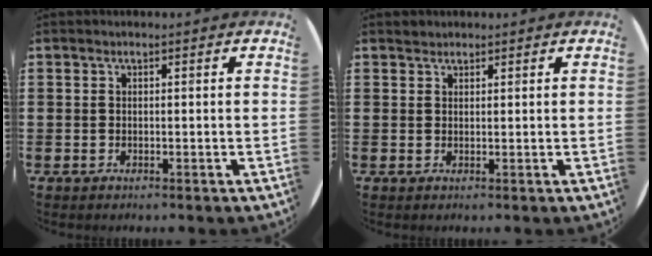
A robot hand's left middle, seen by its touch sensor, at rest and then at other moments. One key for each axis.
{"total": 0.9, "fx": 0.9, "fy": 0.3, "fz": 0.0, "tx": 0.007, "ty": -0.002, "tz": 0.017}